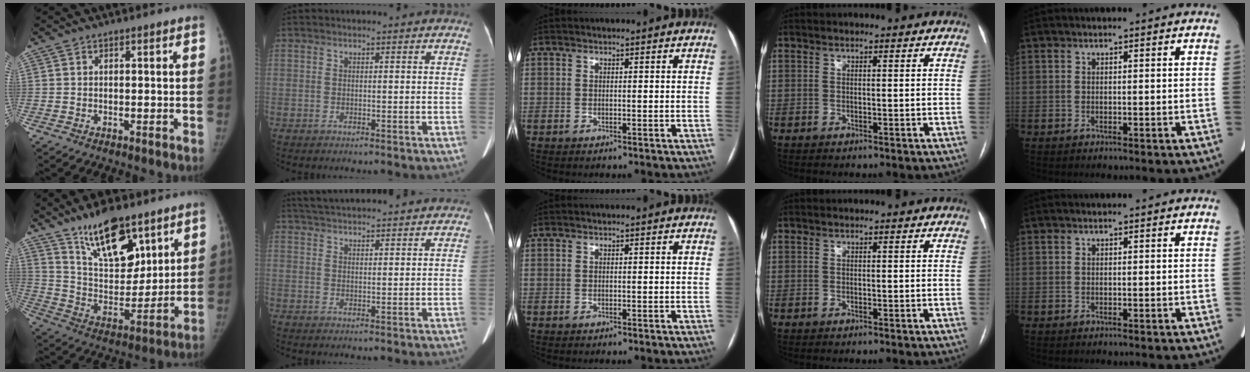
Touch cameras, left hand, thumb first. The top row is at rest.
{"thumb": {"total": 17.0, "force": [11.5, 7.5, 10.2], "torque": [-0.123, -0.073, 0.212]}, "index": {"total": 17.0, "force": [15.9, 1.6, 5.8], "torque": [-0.099, 0.041, 0.221]}}